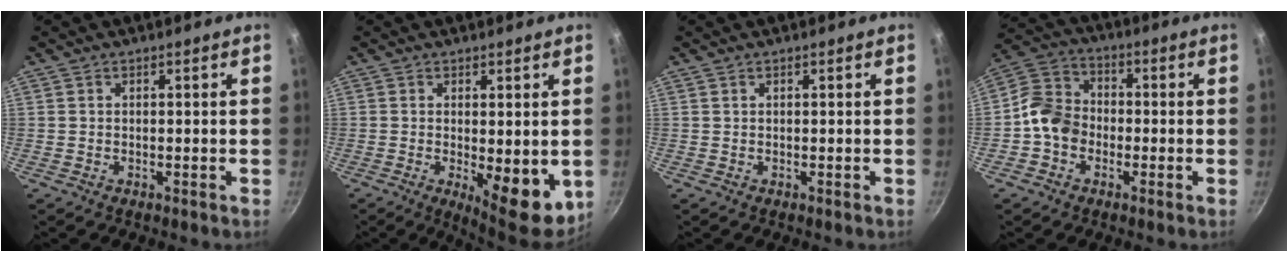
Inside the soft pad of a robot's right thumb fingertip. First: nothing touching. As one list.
[{"total": 10.6, "force": [-1.8, 3.7, 9.8], "torque": [-0.112, -0.009, -0.010]}, {"total": 0.0}, {"total": 8.7, "force": [-2.2, 7.2, 4.5], "torque": [-0.059, 0.030, -0.064]}]